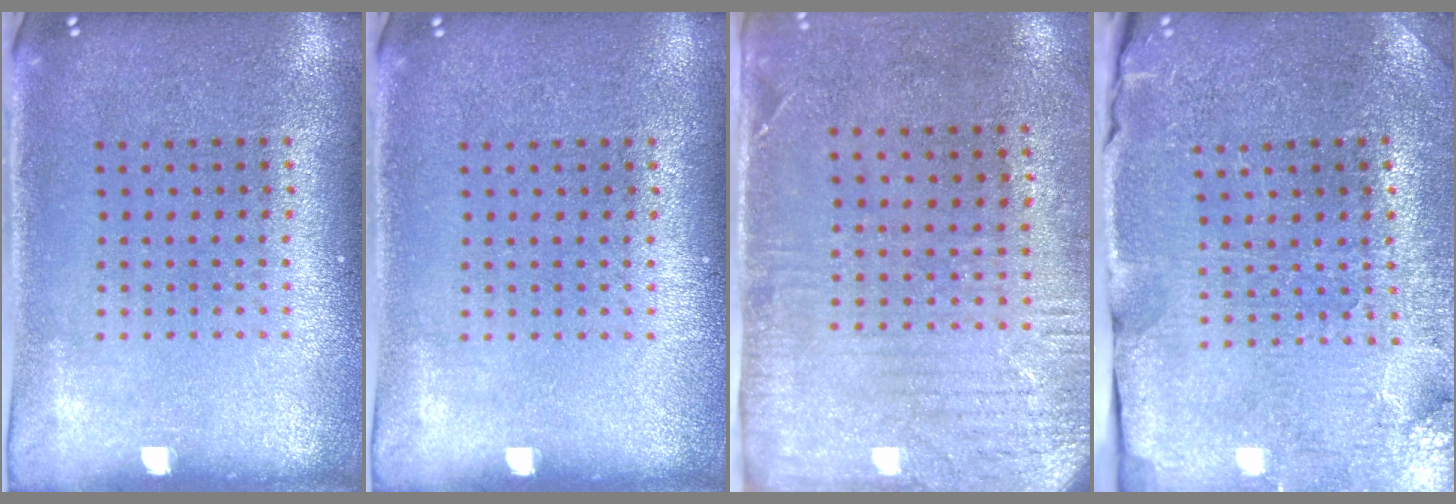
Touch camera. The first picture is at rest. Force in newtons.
{"total": 0.0}
{"total": 2.9, "press": 2.3, "slide": 1.7}
{"total": 3.7, "press": 3.6, "slide": 0.4}